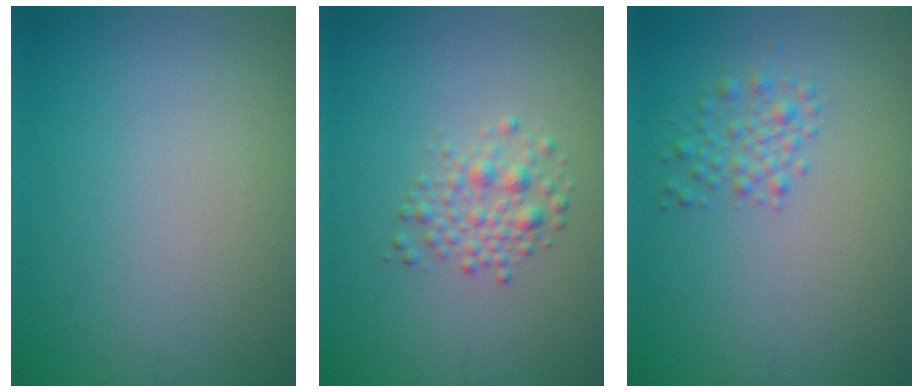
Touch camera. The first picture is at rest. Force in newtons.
{"total": 2.2, "press": 2.2, "slide": 0.1}
{"total": 1.8, "press": 1.8, "slide": 0.1}